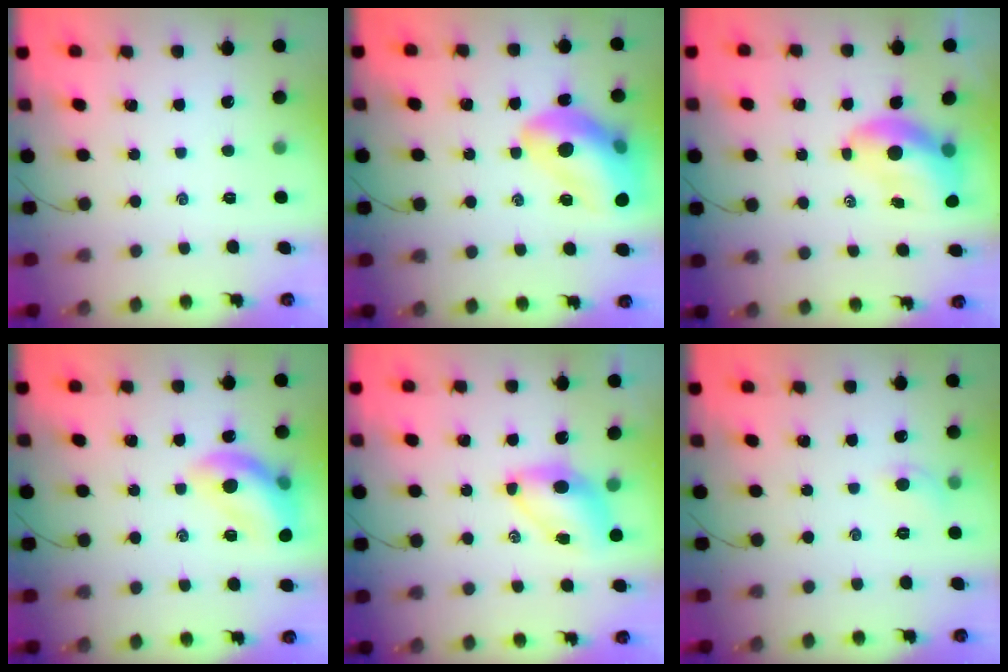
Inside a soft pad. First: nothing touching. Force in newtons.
{"total": 19.4, "press": 19.1, "slide": 3.3}
{"total": 7.8, "press": 7.7, "slide": 1.6}
{"total": 14.4, "press": 14.4, "slide": 1.5}
{"total": 7.2, "press": 7.0, "slide": 1.4}
{"total": 5.3, "press": 5.0, "slide": 1.7}